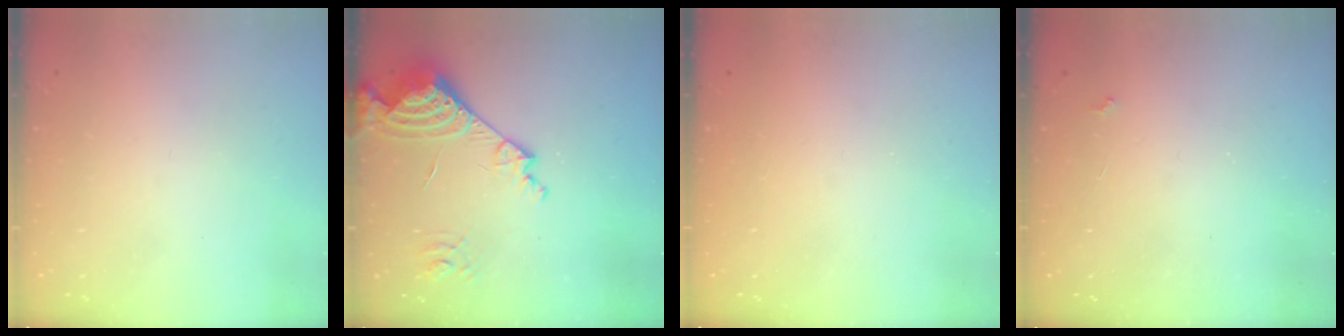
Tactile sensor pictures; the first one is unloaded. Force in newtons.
{"total": 14.8, "press": 14.8, "slide": 1.6}
{"total": 0.8, "press": 0.8, "slide": 0.3}
{"total": 2.3, "press": 2.3, "slide": 0.4}